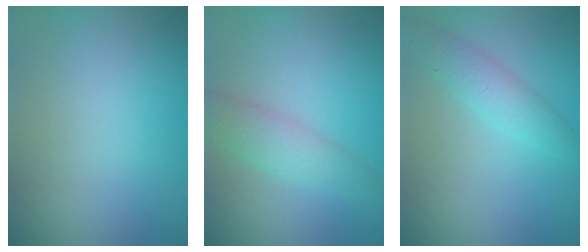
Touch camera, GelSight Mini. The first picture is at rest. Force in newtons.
{"total": 2.9, "press": 2.9, "slide": 0.0}
{"total": 2.4, "press": 2.4, "slide": 0.1}